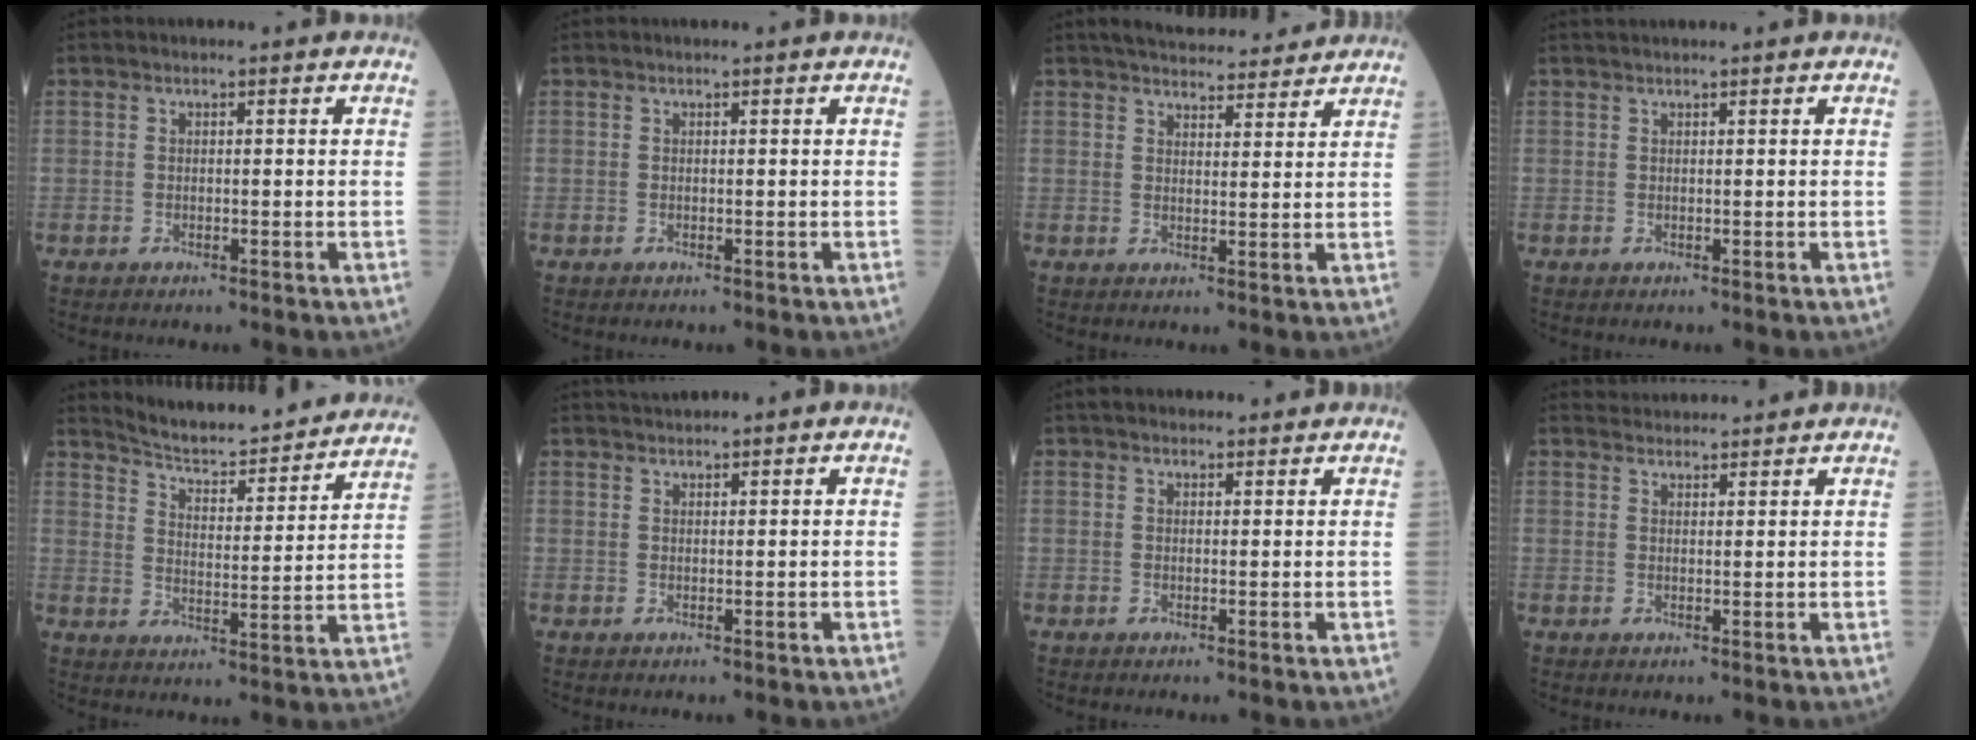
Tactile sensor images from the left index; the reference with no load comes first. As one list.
[{"total": 0.0}, {"total": 11.7, "force": [10.8, 2.5, 3.8], "torque": [-0.046, 0.016, 0.143]}, {"total": 2.1, "force": [1.9, -0.3, 0.8], "torque": [-0.007, 0.025, 0.038]}, {"total": 19.0, "force": [18.0, 2.5, 5.5], "torque": [-0.079, -0.025, 0.238]}, {"total": 1.4, "force": [1.4, -0.1, 0.1], "torque": [-0.006, 0.015, 0.032]}, {"total": 4.6, "force": [4.2, 1.4, 1.2], "torque": [-0.008, 0.032, 0.060]}, {"total": 5.1, "force": [5.1, 0.5, 0.4], "torque": [-0.010, 0.032, 0.075]}]